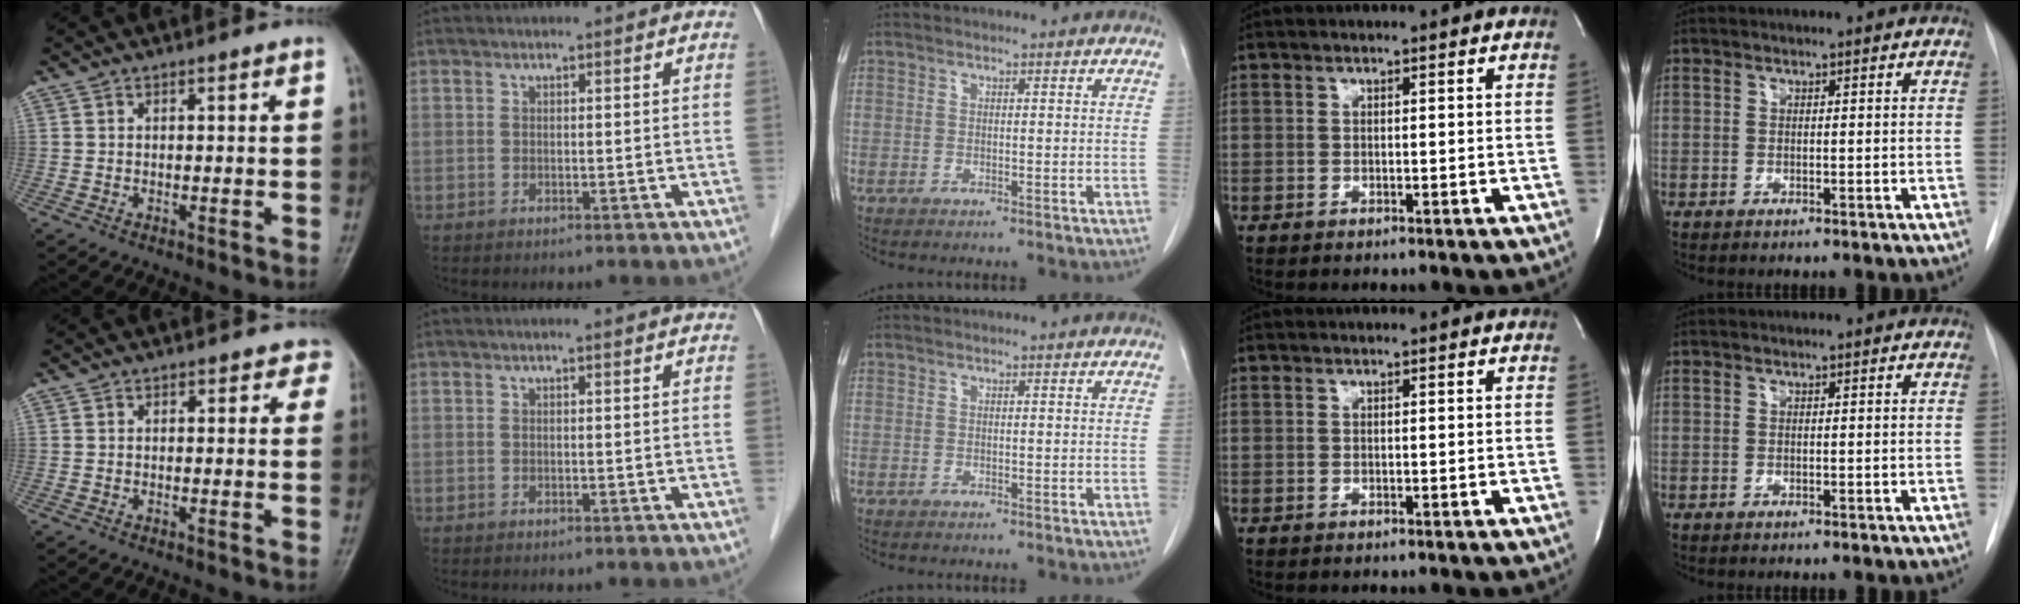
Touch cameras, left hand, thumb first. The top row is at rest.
{"thumb": {"total": 2.3, "force": [1.4, 1.7, 0.7], "torque": [0.025, -0.004, -0.001]}, "index": {"total": 0.9, "force": [0.7, 0.1, 0.5], "torque": [-0.009, 0.010, 0.011]}}